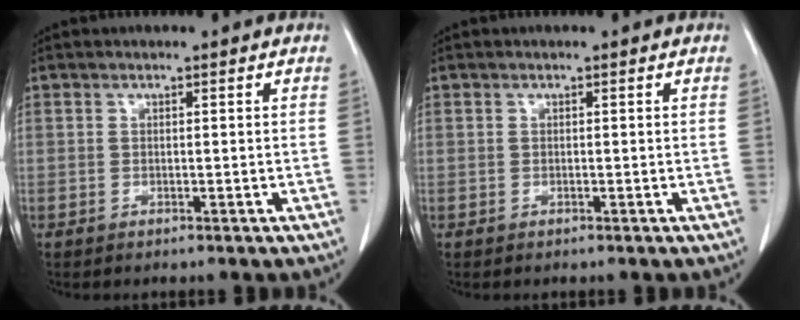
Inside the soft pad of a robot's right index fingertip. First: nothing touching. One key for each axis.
{"total": 0.0}